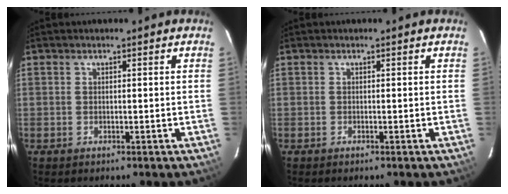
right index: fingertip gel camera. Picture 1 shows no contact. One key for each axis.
{"total": 1.2, "fx": -0.3, "fy": -0.6, "fz": -1.0, "tx": 0.020, "ty": -0.001, "tz": -0.008}